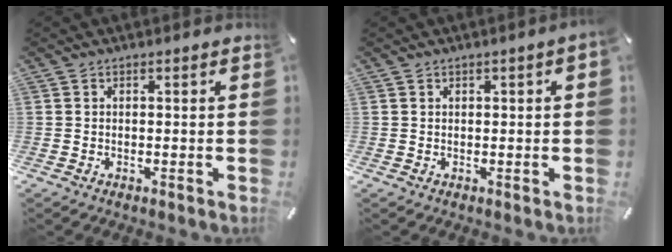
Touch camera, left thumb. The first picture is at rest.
{"total": 1.2, "force": [0.4, 0.2, 1.1], "torque": [-0.020, 0.000, 0.005]}